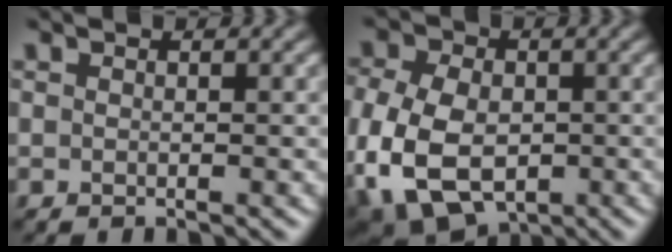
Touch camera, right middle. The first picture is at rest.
{"total": 11.5, "force": [-3.8, 7.7, 7.6], "torque": [-0.146, -0.032, -0.059]}